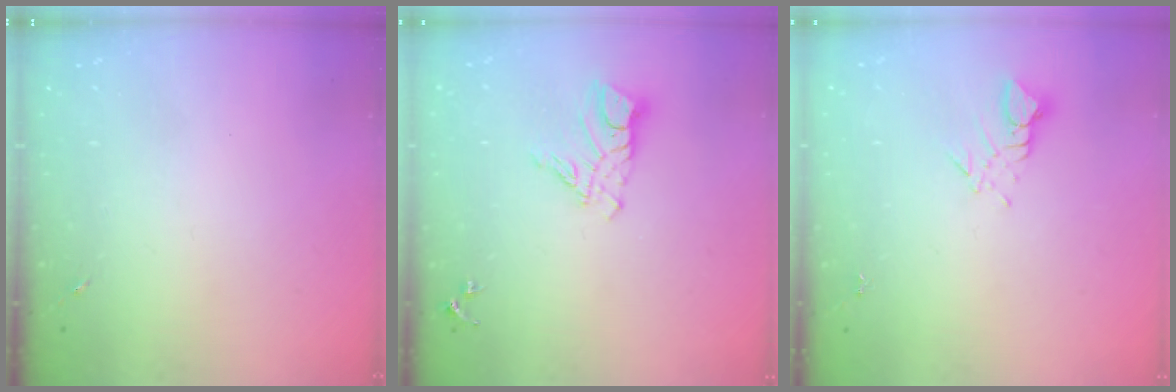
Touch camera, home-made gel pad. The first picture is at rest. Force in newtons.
{"total": 9.9, "press": 9.9, "slide": 0.8}
{"total": 3.7, "press": 3.7, "slide": 0.3}